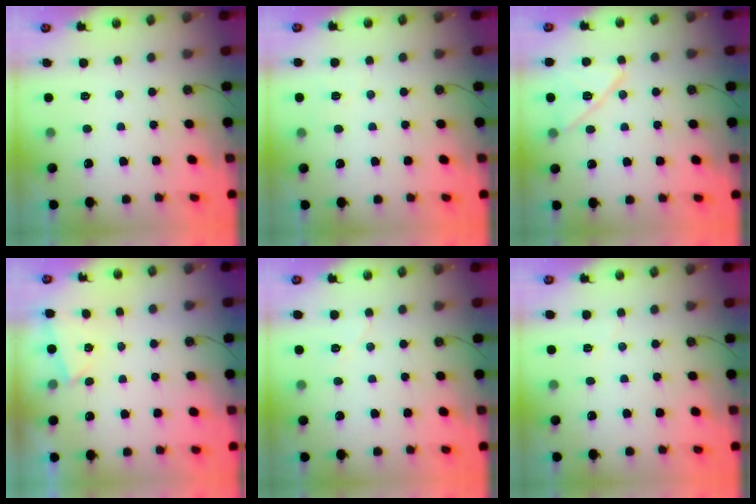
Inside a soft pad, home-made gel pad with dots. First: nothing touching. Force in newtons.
{"total": 3.2, "press": 3.1, "slide": 0.7}
{"total": 12.0, "press": 12.0, "slide": 0.6}
{"total": 1.6, "press": 0.8, "slide": 1.4}
{"total": 5.2, "press": 4.6, "slide": 2.5}
{"total": 3.3, "press": 2.7, "slide": 2.0}